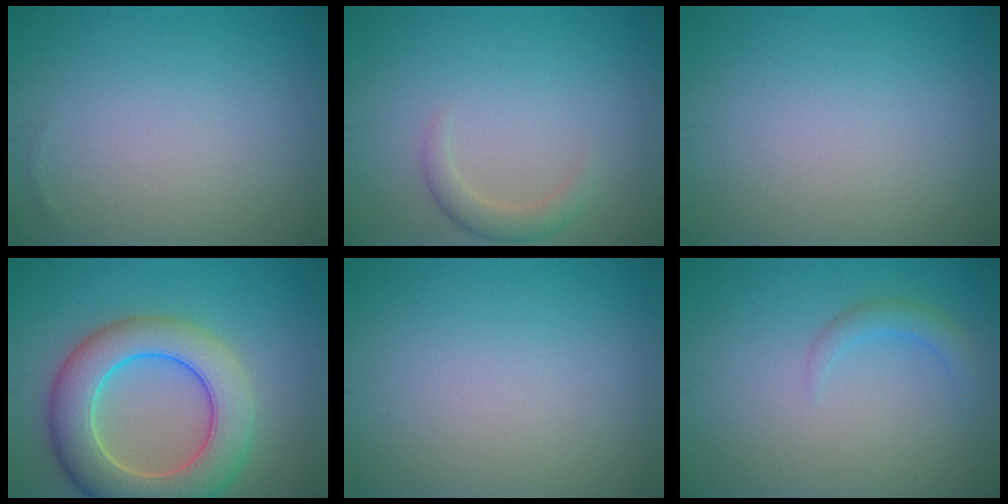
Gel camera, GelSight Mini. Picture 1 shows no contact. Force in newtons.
{"total": 1.9, "press": 1.9, "slide": 0.1}
{"total": 0.0}
{"total": 9.8, "press": 9.8, "slide": 0.6}
{"total": 0.0}
{"total": 1.7, "press": 1.7, "slide": 0.2}